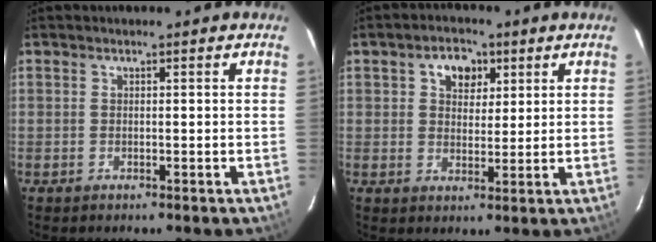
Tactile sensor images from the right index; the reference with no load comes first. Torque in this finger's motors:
{"motor_torque": [0.07, 0.06, 0.19, 0.03]}